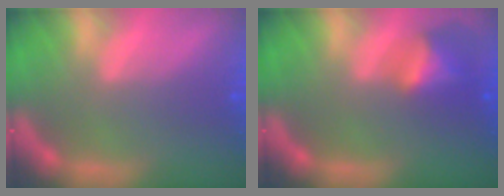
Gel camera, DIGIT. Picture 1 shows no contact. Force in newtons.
{"total": 3.5}